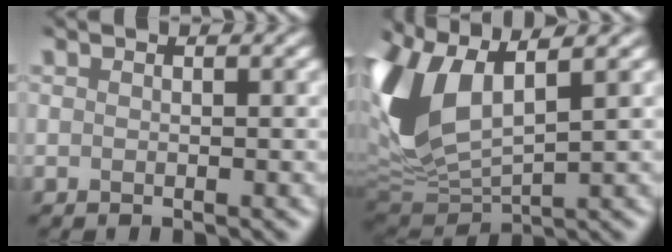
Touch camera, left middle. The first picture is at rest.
{"total": 9.1, "force": [3.1, 4.3, 7.4], "torque": [-0.203, 0.006, 0.068]}